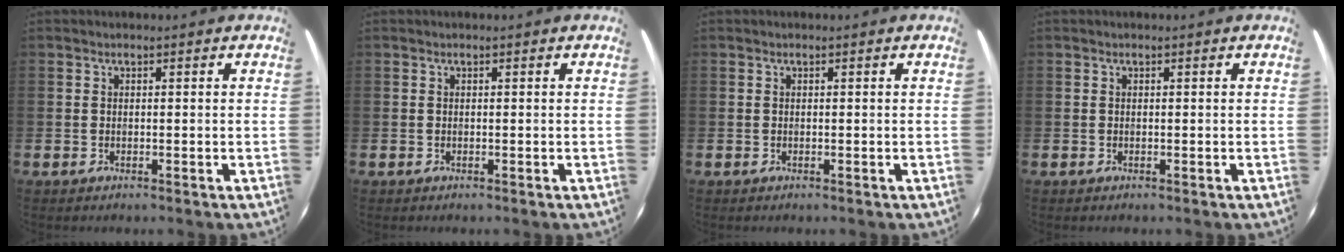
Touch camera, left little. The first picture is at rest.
{"total": 0.0}
{"total": 0.0}
{"total": 0.0}